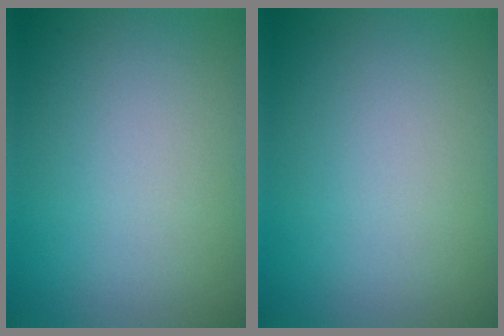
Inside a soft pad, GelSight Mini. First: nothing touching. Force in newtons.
{"total": 0.0}